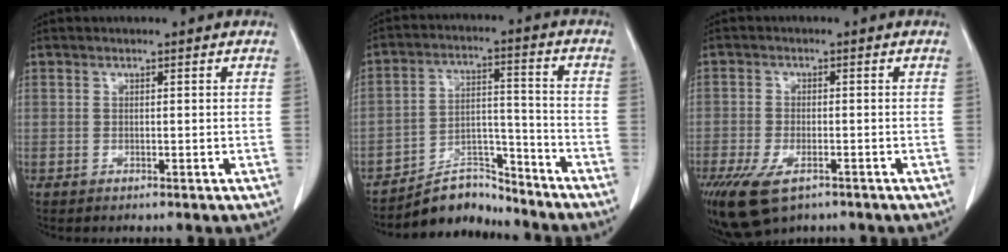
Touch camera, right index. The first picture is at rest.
{"total": 8.1, "force": [-7.8, 2.3, 0.3], "torque": [0.002, 0.039, -0.134]}
{"total": 10.6, "force": [-6.3, 5.1, 6.8], "torque": [-0.147, -0.019, -0.102]}